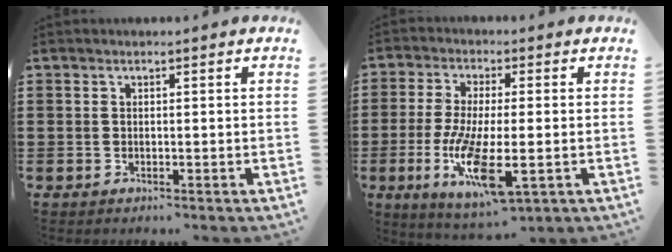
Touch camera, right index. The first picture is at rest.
{"total": 12.1, "force": [-3.3, 3.4, 11.1], "torque": [-0.233, -0.018, -0.059]}